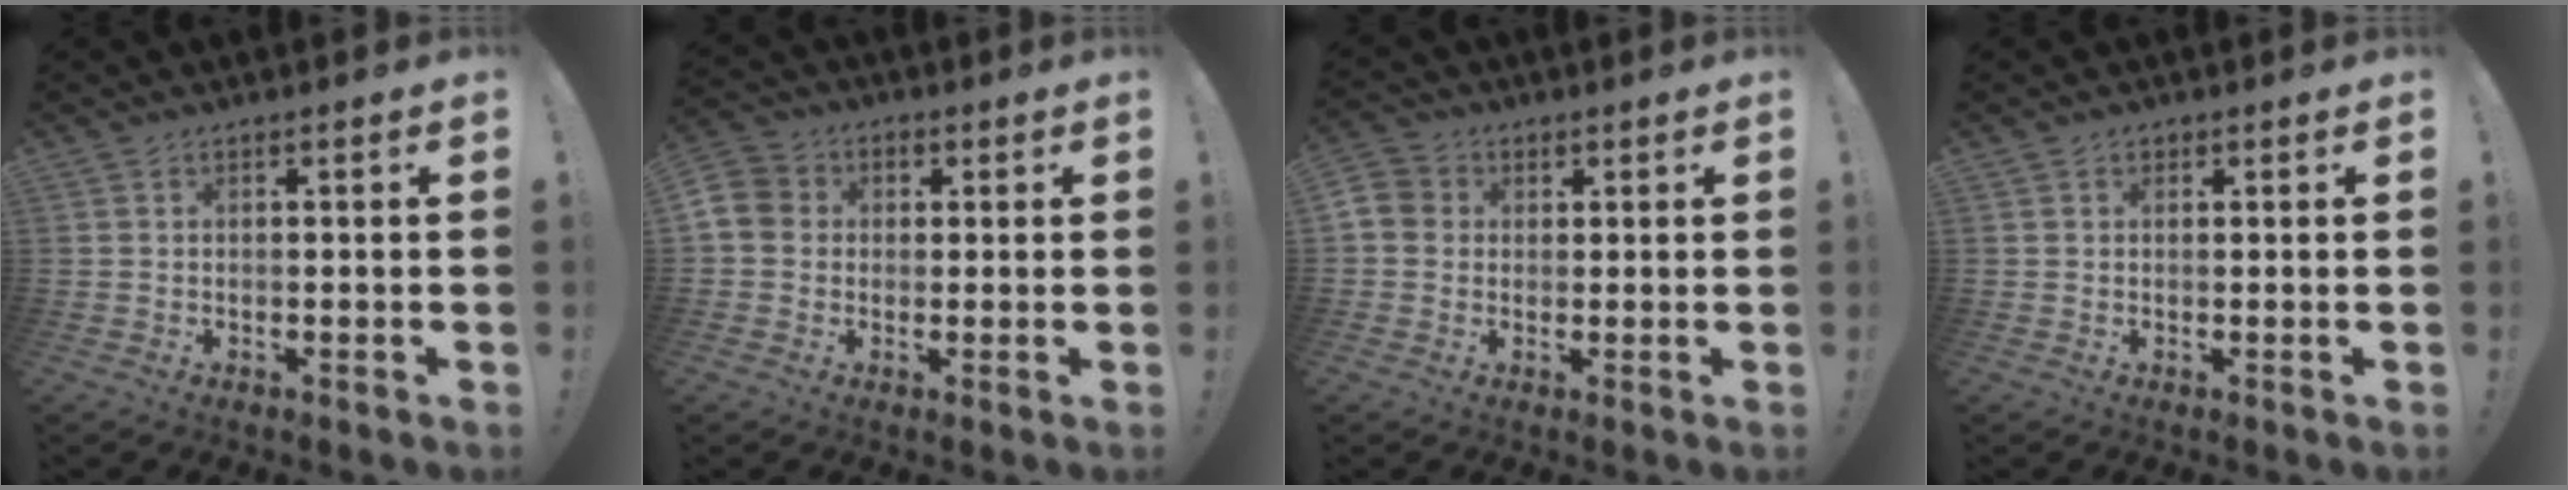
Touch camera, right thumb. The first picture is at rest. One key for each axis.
{"total": 6.9, "fx": -0.3, "fy": 6.3, "fz": 2.8, "tx": -0.052, "ty": 0.022, "tz": -0.001}
{"total": 5.1, "fx": 0.6, "fy": 4.7, "fz": 1.8, "tx": -0.041, "ty": 0.008, "tz": 0.012}
{"total": 0.9, "fx": 0.3, "fy": 0.8, "fz": 0.2, "tx": -0.003, "ty": 0.001, "tz": 0.005}